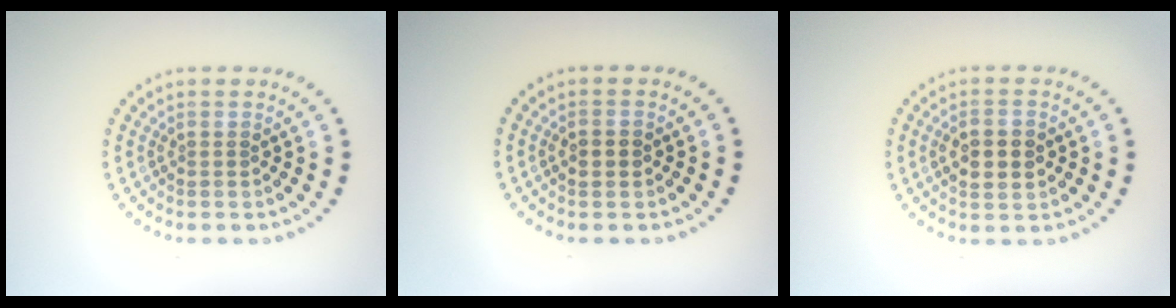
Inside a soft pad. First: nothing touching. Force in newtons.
{"total": 2.0, "press": 2.0, "slide": 0.1}
{"total": 3.7, "press": 3.7, "slide": 0.1}